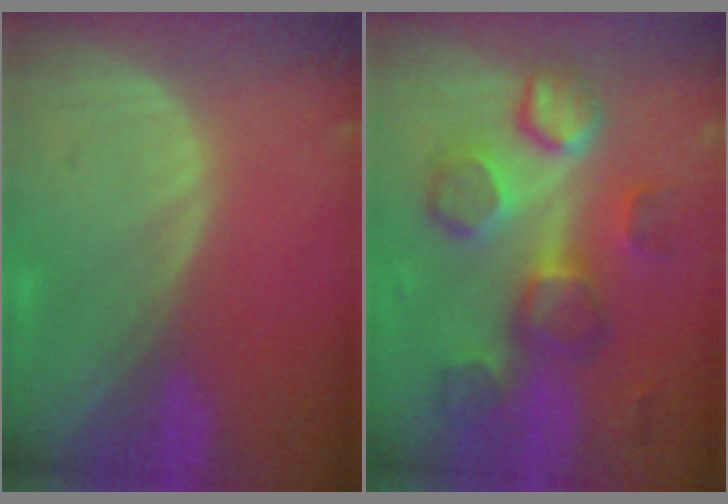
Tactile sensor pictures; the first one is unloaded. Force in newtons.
{"total": 9.0, "press": 9.0, "slide": 0.3}